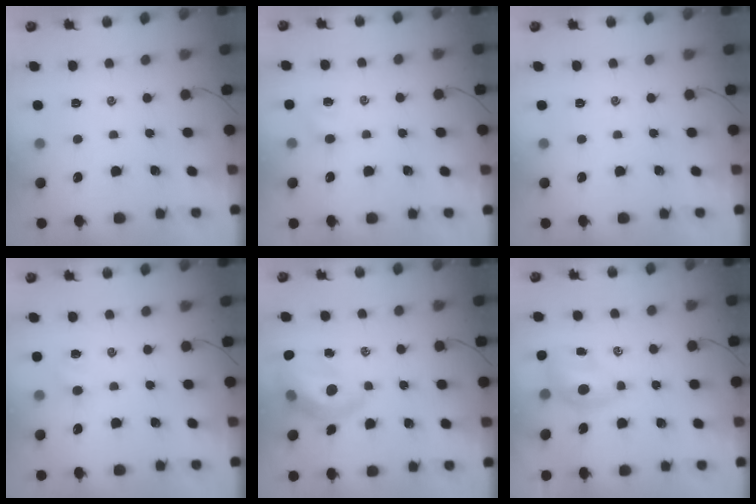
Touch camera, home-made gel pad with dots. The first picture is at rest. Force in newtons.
{"total": 2.3, "press": 2.2, "slide": 0.7}
{"total": 0.0}
{"total": 2.8, "press": 2.6, "slide": 1.0}
{"total": 11.8, "press": 11.3, "slide": 3.3}
{"total": 5.7, "press": 5.6, "slide": 0.9}